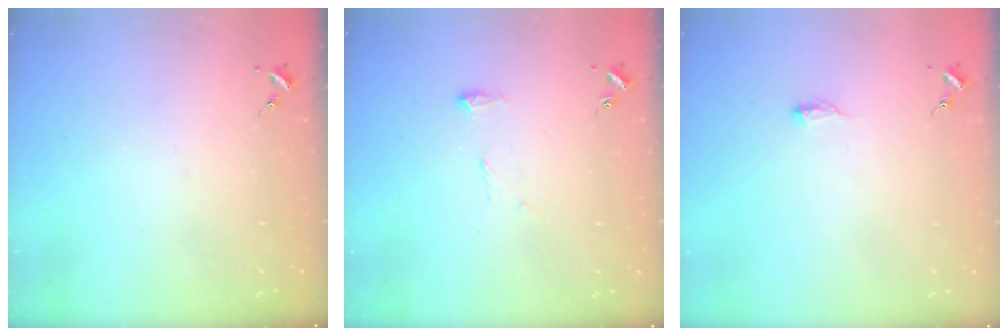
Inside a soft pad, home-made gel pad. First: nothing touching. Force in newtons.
{"total": 7.6, "press": 7.6, "slide": 0.1}
{"total": 6.5, "press": 6.4, "slide": 0.7}